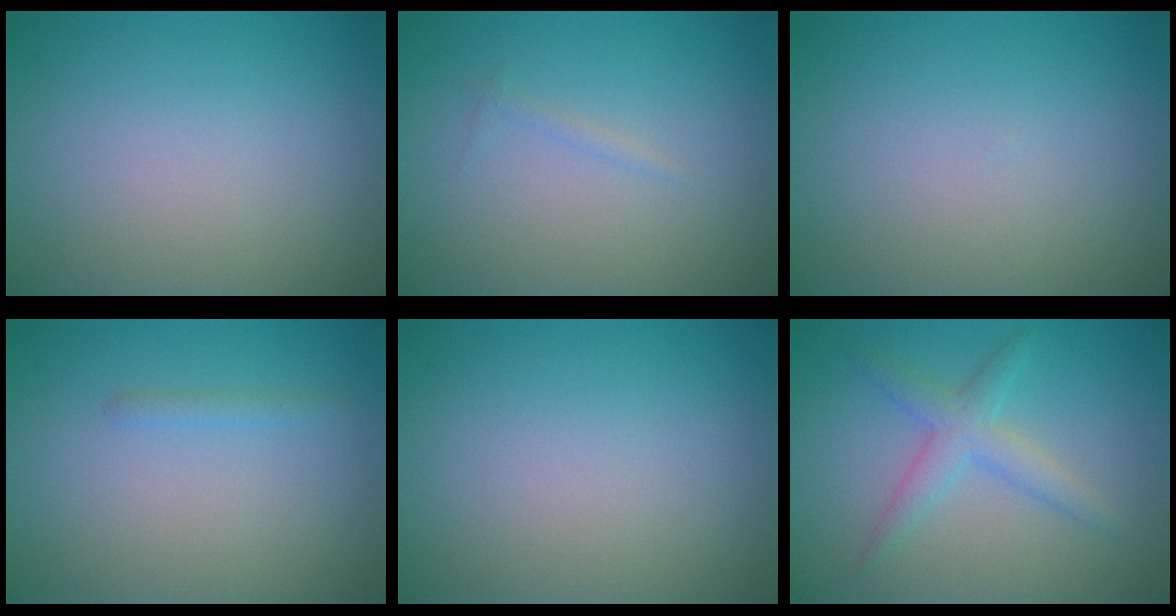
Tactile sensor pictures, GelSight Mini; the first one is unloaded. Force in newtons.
{"total": 0.5, "press": 0.5, "slide": 0.0}
{"total": 0.0}
{"total": 0.7, "press": 0.7, "slide": 0.0}
{"total": 0.0}
{"total": 2.8, "press": 2.8, "slide": 0.1}